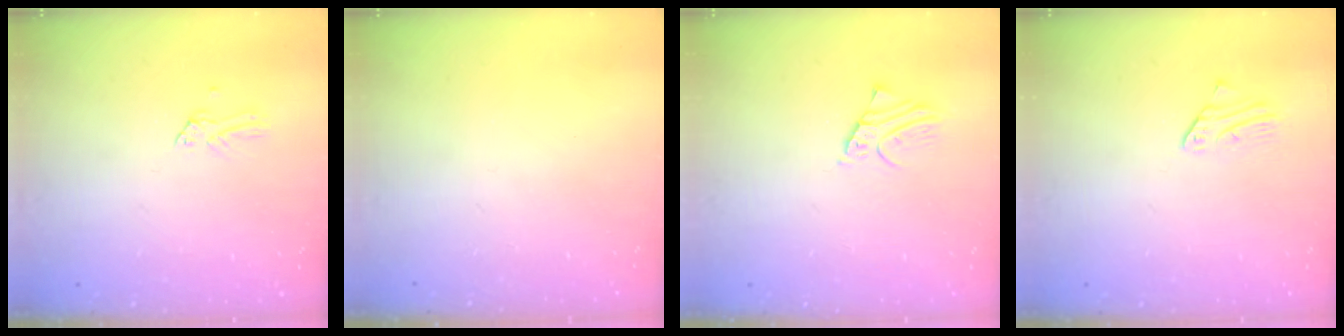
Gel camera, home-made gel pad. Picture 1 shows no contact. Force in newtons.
{"total": 0.0}
{"total": 2.0, "press": 2.0, "slide": 0.1}
{"total": 1.5, "press": 1.5, "slide": 0.1}